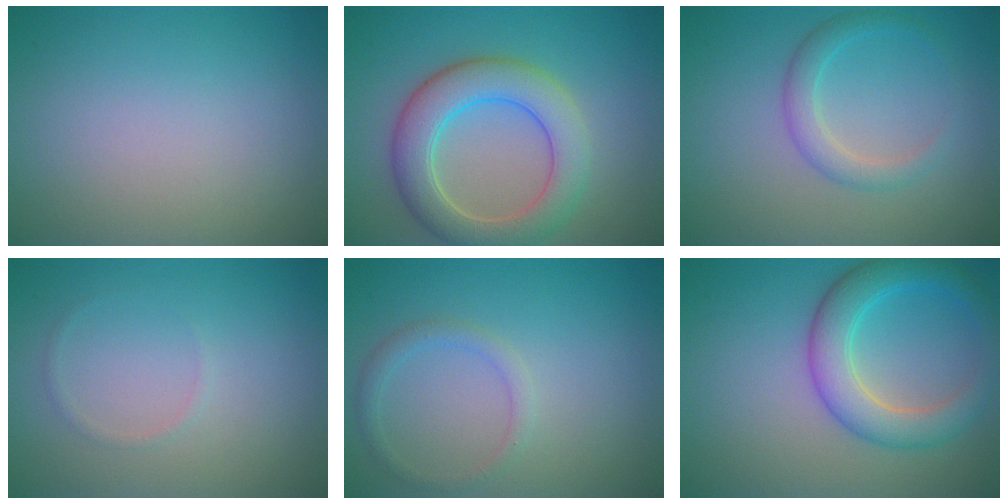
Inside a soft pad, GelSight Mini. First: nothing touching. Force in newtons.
{"total": 6.4, "press": 6.4, "slide": 0.6}
{"total": 2.3, "press": 2.3, "slide": 0.2}
{"total": 0.7, "press": 0.7, "slide": 0.0}
{"total": 1.5, "press": 1.5, "slide": 0.1}
{"total": 5.3, "press": 5.3, "slide": 0.1}